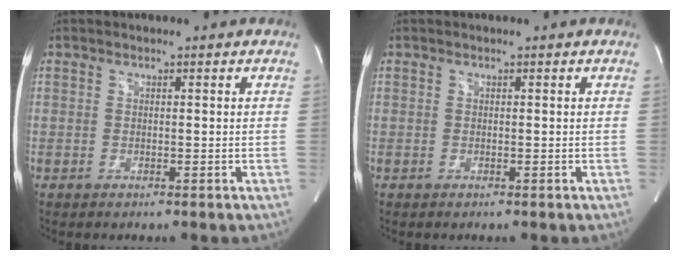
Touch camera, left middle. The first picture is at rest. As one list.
[{"total": 0.0}]